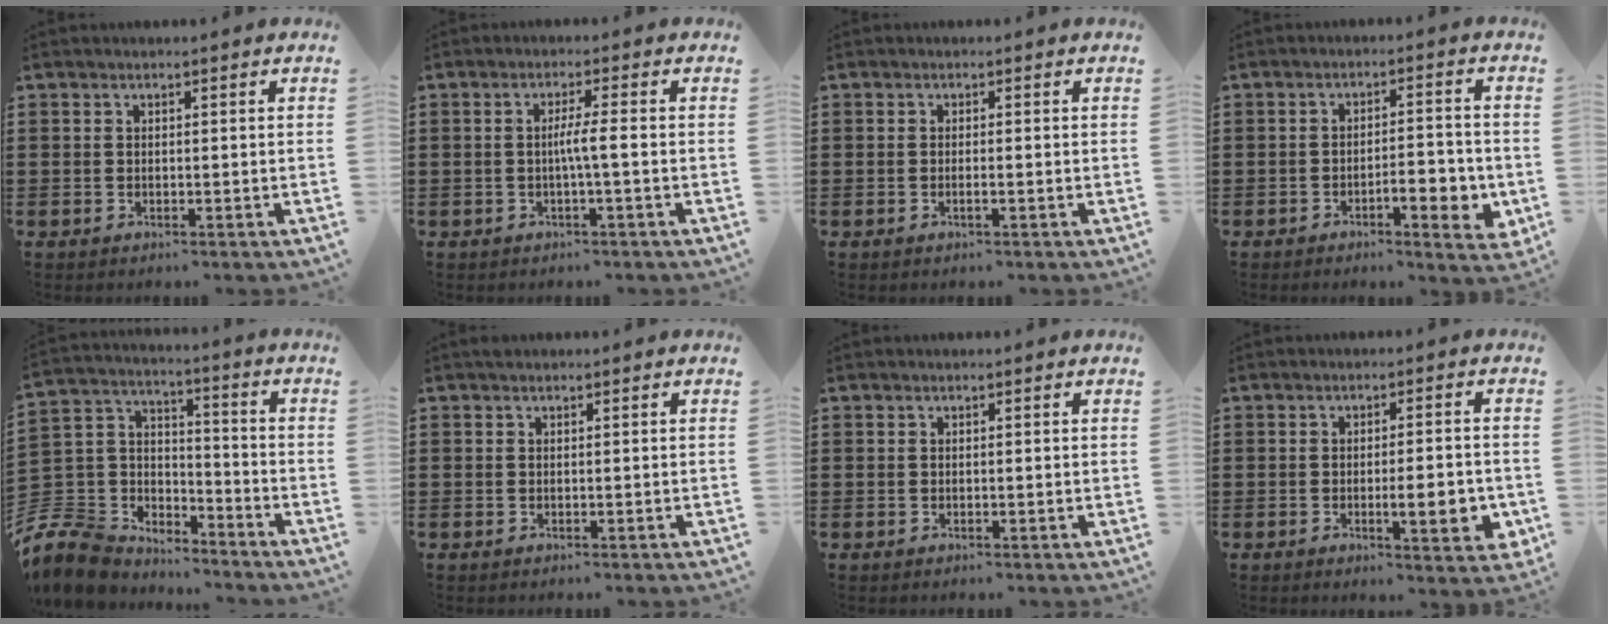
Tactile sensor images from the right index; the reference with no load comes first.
{"total": 3.1, "force": [-0.5, -0.2, 3.0], "torque": [-0.055, -0.006, -0.013]}
{"total": 0.9, "force": [-0.4, 0.0, 0.8], "torque": [-0.013, -0.004, -0.007]}
{"total": 5.7, "force": [-2.4, 1.6, 4.9], "torque": [-0.061, -0.003, -0.043]}
{"total": 8.6, "force": [-6.8, 5.1, 1.5], "torque": [-0.094, -0.009, -0.140]}
{"total": 0.0}
{"total": 0.0}
{"total": 5.9, "force": [-1.5, 1.2, 5.6], "torque": [-0.073, -0.008, -0.026]}